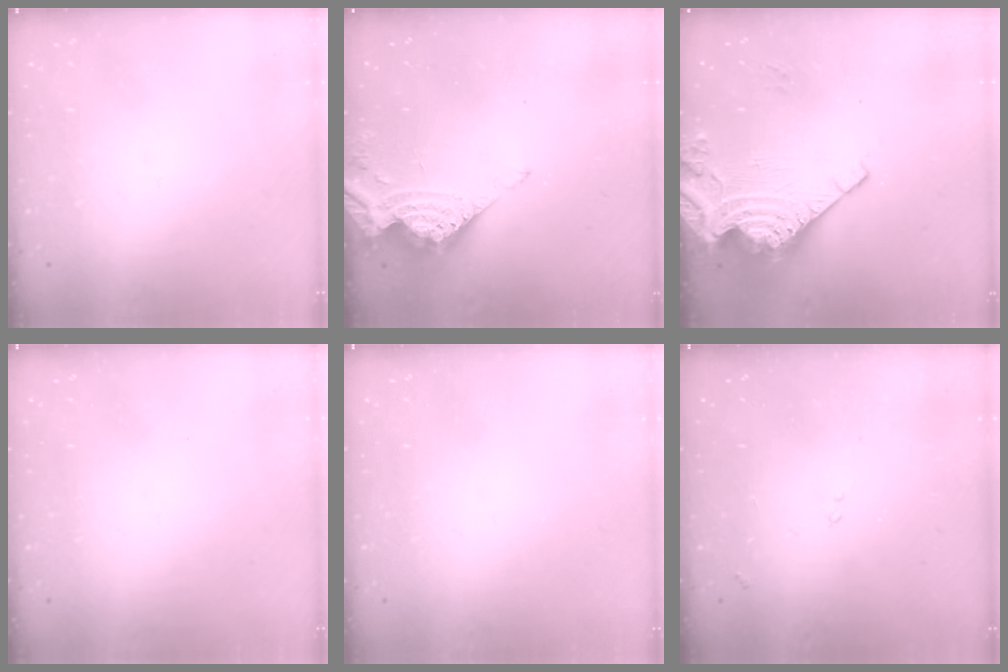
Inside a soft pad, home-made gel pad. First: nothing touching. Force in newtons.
{"total": 8.9, "press": 8.8, "slide": 1.0}
{"total": 15.1, "press": 15.0, "slide": 1.5}
{"total": 0.0}
{"total": 0.0}
{"total": 7.3, "press": 7.3, "slide": 0.8}